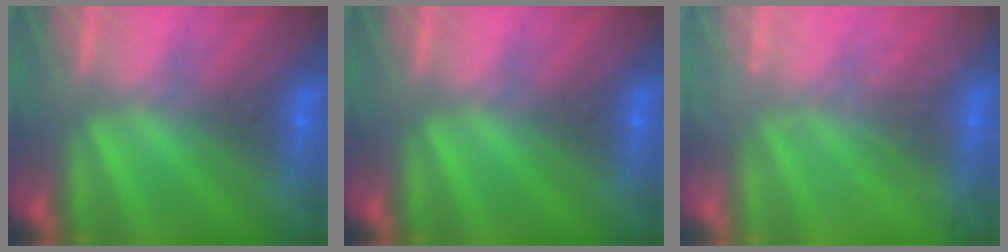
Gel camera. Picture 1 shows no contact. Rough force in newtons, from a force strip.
{"total": 0.0}
{"total": 2.3}